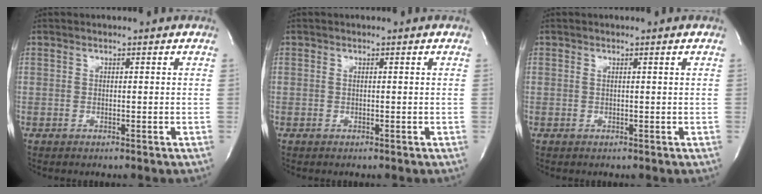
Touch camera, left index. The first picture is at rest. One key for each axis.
{"total": 0.0}
{"total": 0.5, "fx": 0.0, "fy": -0.3, "fz": 0.4, "tx": -0.019, "ty": -0.005, "tz": 0.005}